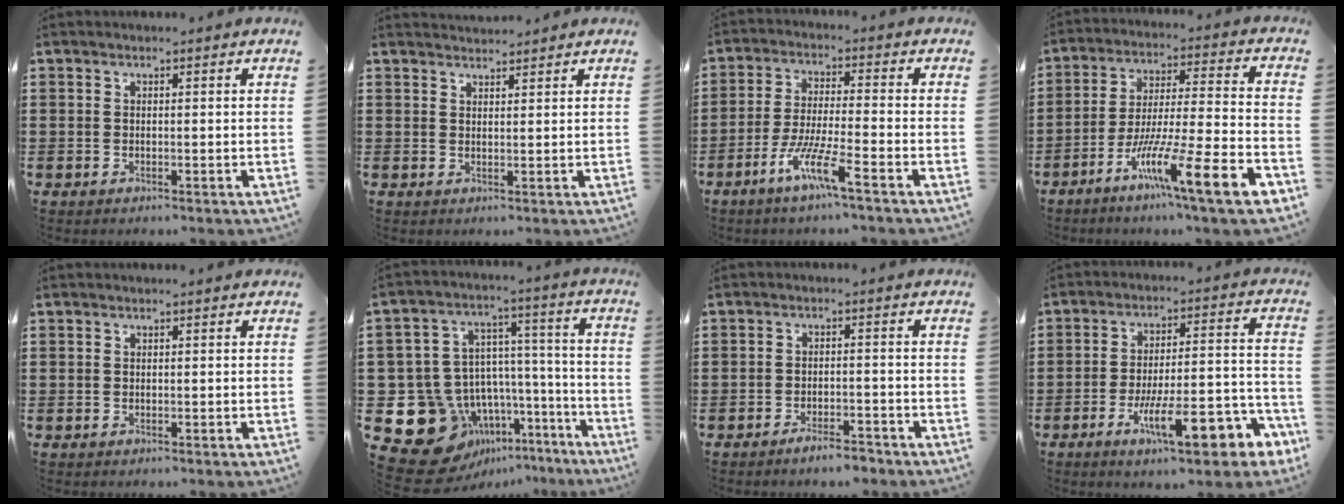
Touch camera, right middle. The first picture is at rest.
{"total": 1.8, "force": [1.8, 0.2, 0.0], "torque": [-0.004, 0.004, 0.034]}
{"total": 7.5, "force": [-4.8, 0.5, 5.7], "torque": [-0.117, -0.008, -0.092]}
{"total": 12.9, "force": [-7.7, 0.4, 10.3], "torque": [-0.181, -0.006, -0.145]}
{"total": 0.0}
{"total": 15.3, "force": [-10.1, 10.5, 4.6], "torque": [-0.133, 0.011, -0.157]}
{"total": 3.5, "force": [-3.1, 0.4, 1.4], "torque": [-0.023, 0.006, -0.060]}
{"total": 12.0, "force": [-7.1, 2.8, 9.3], "torque": [-0.130, 0.010, -0.128]}